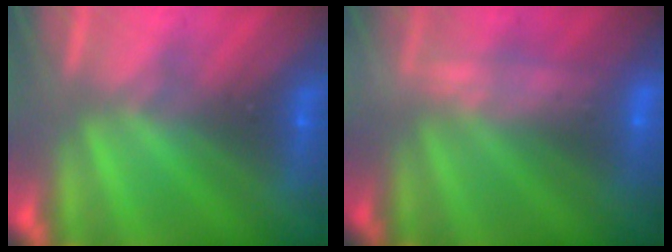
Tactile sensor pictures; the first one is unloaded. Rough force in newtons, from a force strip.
{"total": 2.3}